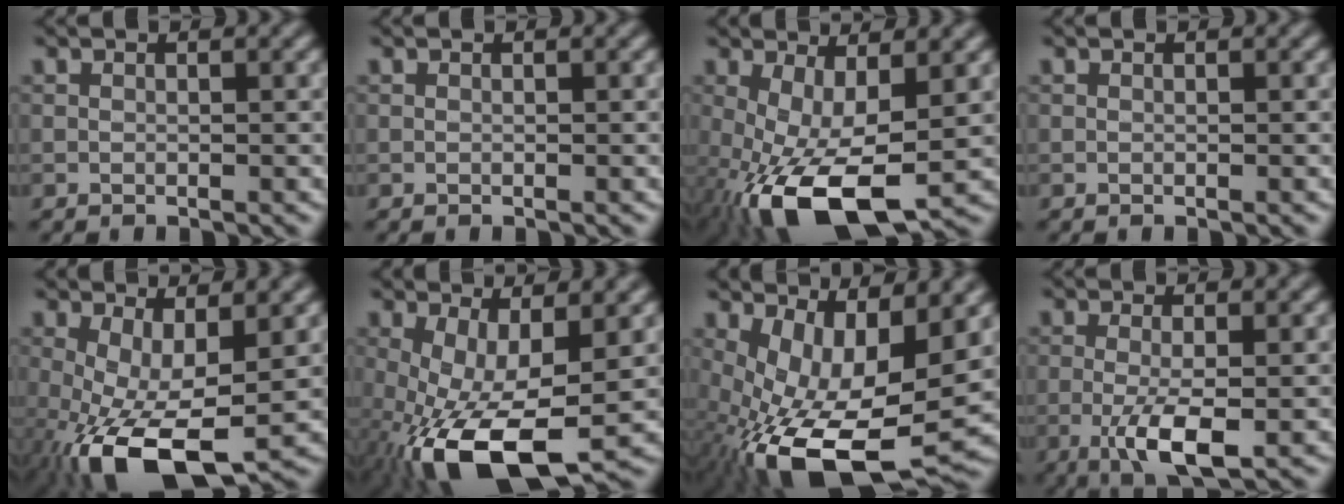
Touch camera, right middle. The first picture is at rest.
{"total": 0.0}
{"total": 10.6, "force": [-3.6, 4.4, 8.9], "torque": [-0.194, -0.025, -0.053]}
{"total": 0.0}
{"total": 10.6, "force": [-3.5, 4.5, 9.0], "torque": [-0.187, -0.024, -0.048]}
{"total": 11.8, "force": [-4.0, 4.9, 9.9], "torque": [-0.206, -0.033, -0.057]}
{"total": 14.1, "force": [-3.2, 6.3, 12.2], "torque": [-0.221, -0.025, -0.048]}
{"total": 4.6, "force": [-1.2, 1.2, 4.3], "torque": [-0.085, -0.009, -0.023]}